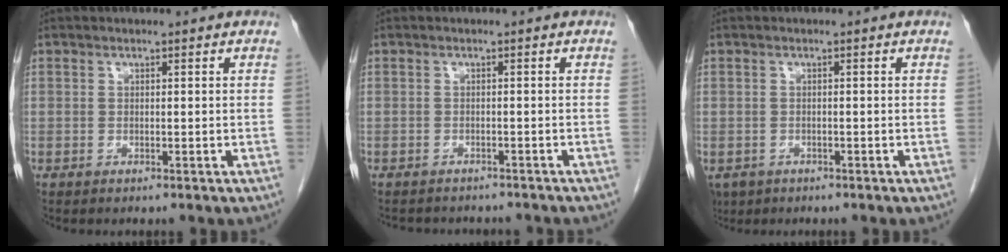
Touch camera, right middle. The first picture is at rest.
{"total": 7.4, "force": [-6.7, 2.3, 2.1], "torque": [-0.030, 0.001, -0.078]}
{"total": 4.5, "force": [-2.7, 3.3, 1.5], "torque": [-0.032, -0.003, -0.040]}